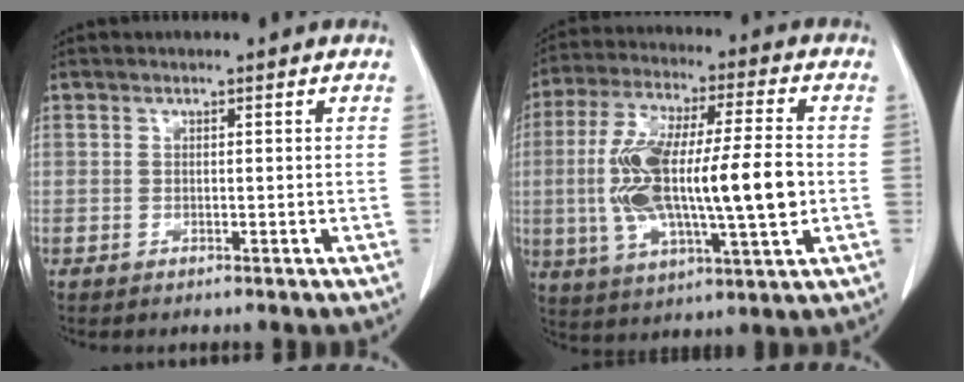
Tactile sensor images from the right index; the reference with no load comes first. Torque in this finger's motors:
{"motor_torque": [1.57, -0.57, 0.91, 0.21]}